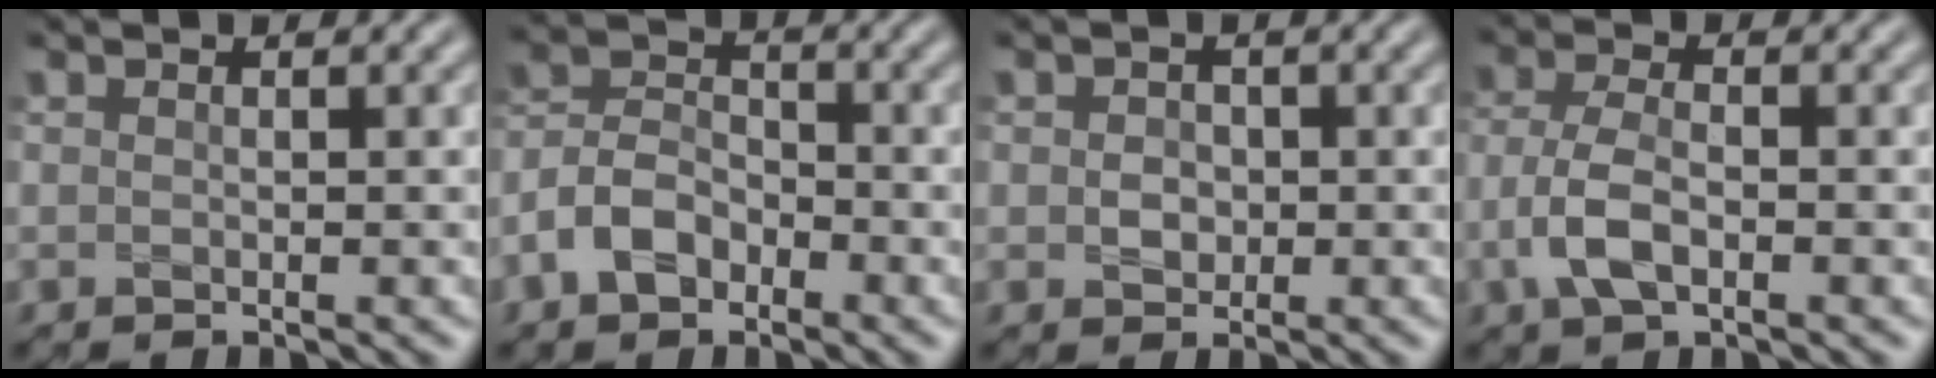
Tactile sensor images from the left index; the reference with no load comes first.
{"total": 4.4, "force": [-2.4, 2.8, 2.3], "torque": [-0.048, 0.006, -0.057]}
{"total": 1.8, "force": [0.0, 1.5, 0.9], "torque": [-0.015, -0.001, -0.003]}
{"total": 3.8, "force": [-1.2, 1.9, 3.1], "torque": [-0.069, 0.000, -0.031]}